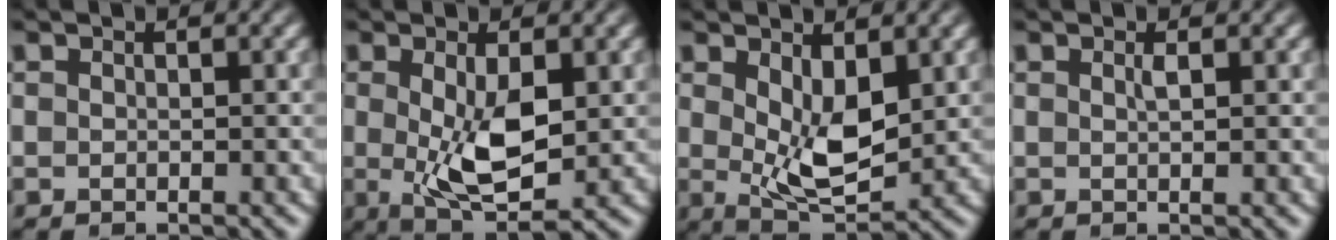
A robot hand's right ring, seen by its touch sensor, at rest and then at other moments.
{"total": 6.5, "force": [-0.6, 3.1, 5.7], "torque": [-0.108, -0.028, 0.003]}
{"total": 5.5, "force": [0.7, 2.8, 4.7], "torque": [-0.073, -0.024, 0.020]}
{"total": 0.9, "force": [0.2, -0.3, 0.8], "torque": [-0.014, -0.003, 0.004]}